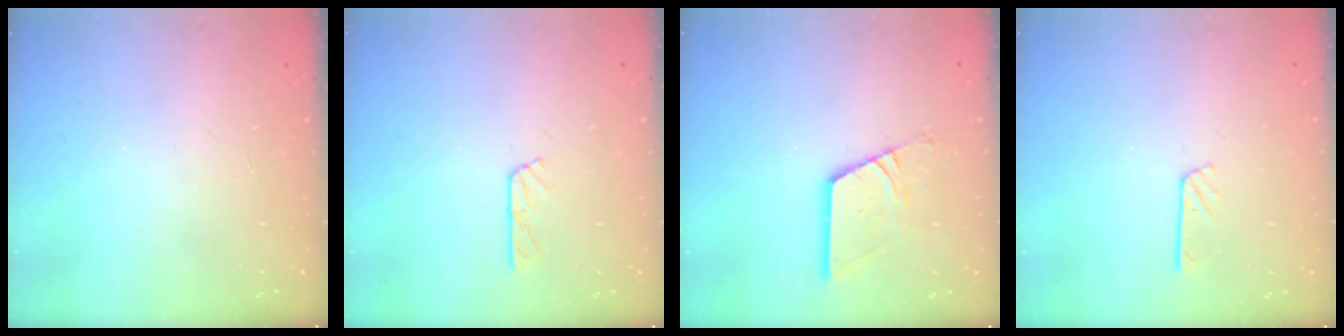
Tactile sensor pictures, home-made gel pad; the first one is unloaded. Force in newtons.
{"total": 4.6, "press": 4.5, "slide": 0.5}
{"total": 12.6, "press": 12.5, "slide": 1.3}
{"total": 2.8, "press": 2.8, "slide": 0.2}